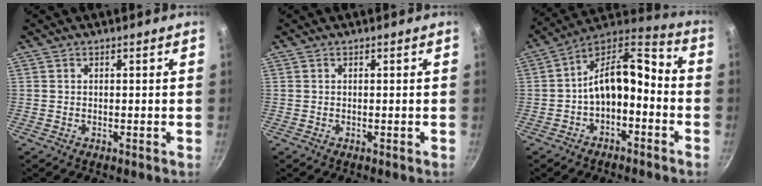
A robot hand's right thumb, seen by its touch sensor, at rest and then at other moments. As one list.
[{"total": 0.0}, {"total": 13.5, "force": [-2.9, 7.7, 10.7], "torque": [-0.156, 0.065, -0.057]}]